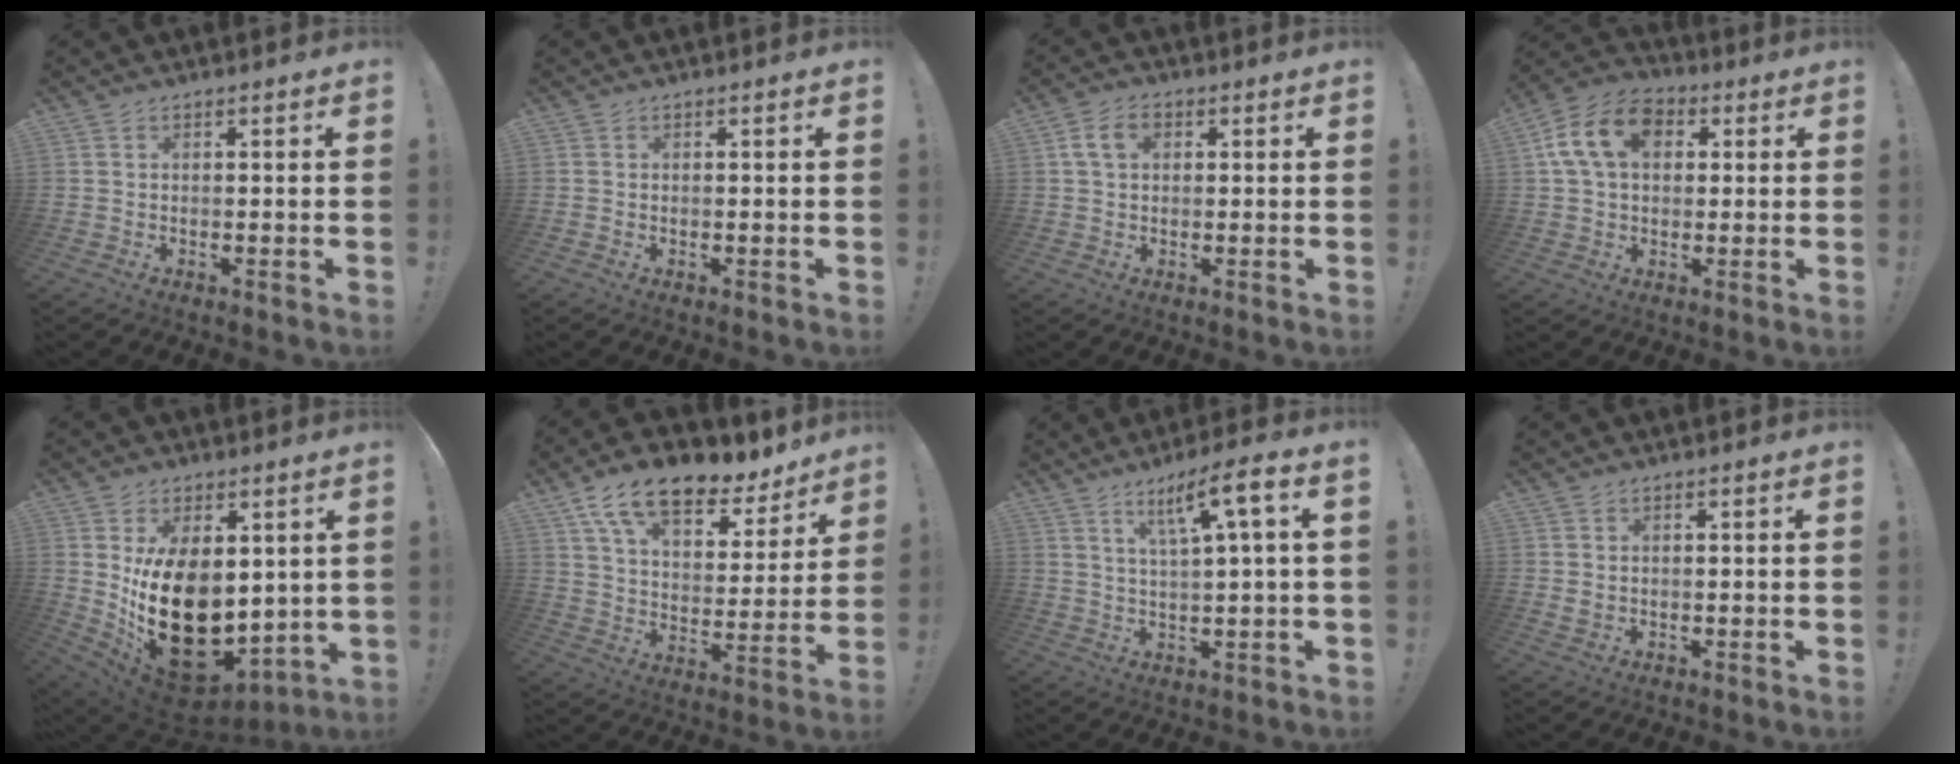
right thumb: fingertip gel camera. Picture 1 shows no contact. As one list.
[{"total": 0.0}, {"total": 6.8, "force": [2.1, 4.8, 4.4], "torque": [-0.081, 0.006, 0.039]}, {"total": 15.3, "force": [4.6, 10.8, 9.8], "torque": [-0.173, 0.002, 0.088]}, {"total": 22.9, "force": [-0.8, 15.4, 16.9], "torque": [-0.305, -0.016, 0.008]}, {"total": 16.3, "force": [11.3, 7.6, 9.0], "torque": [-0.153, -0.072, 0.200]}, {"total": 9.5, "force": [3.9, 0.1, 8.7], "torque": [-0.142, -0.014, 0.054]}, {"total": 1.6, "force": [0.6, 1.2, 0.9], "torque": [-0.018, 0.004, 0.011]}]